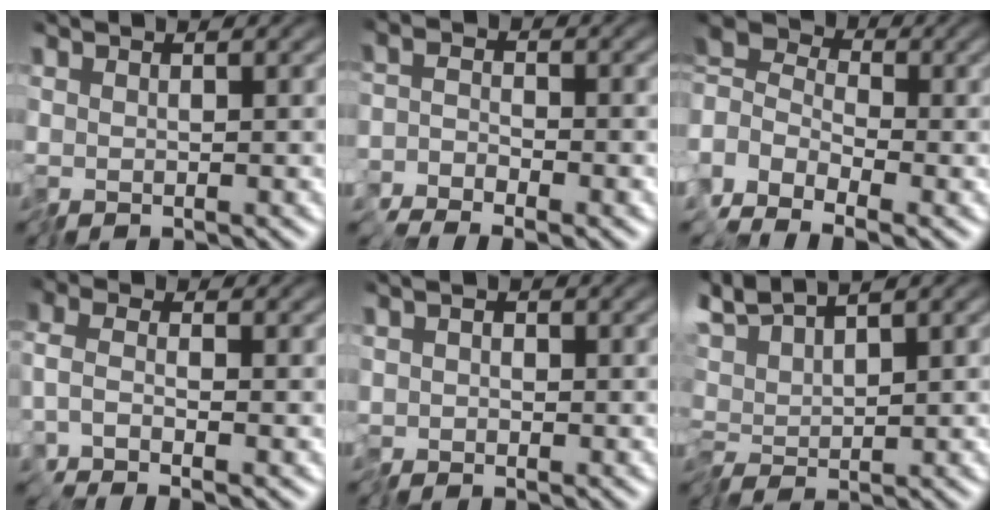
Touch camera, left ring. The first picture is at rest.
{"total": 1.6, "force": [-1.5, 0.0, -0.3], "torque": [0.008, 0.005, -0.038]}
{"total": 3.8, "force": [-3.2, 1.7, 1.2], "torque": [-0.027, 0.007, -0.085]}
{"total": 1.4, "force": [-1.0, 0.1, 1.0], "torque": [-0.027, 0.001, -0.028]}
{"total": 1.5, "force": [-0.5, 1.2, 0.9], "torque": [-0.020, -0.001, -0.016]}
{"total": 2.9, "force": [2.3, 0.1, 1.8], "torque": [-0.049, 0.012, 0.040]}